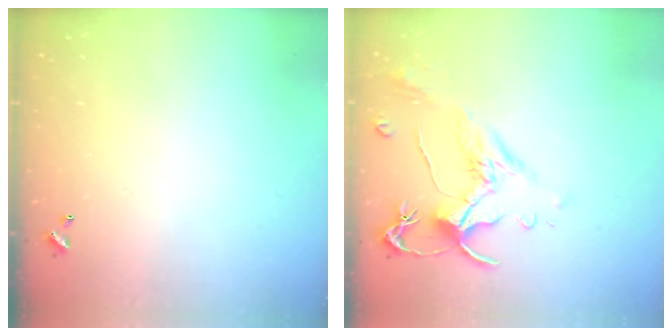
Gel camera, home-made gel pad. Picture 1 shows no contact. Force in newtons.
{"total": 1.5, "press": 1.0, "slide": 1.1}